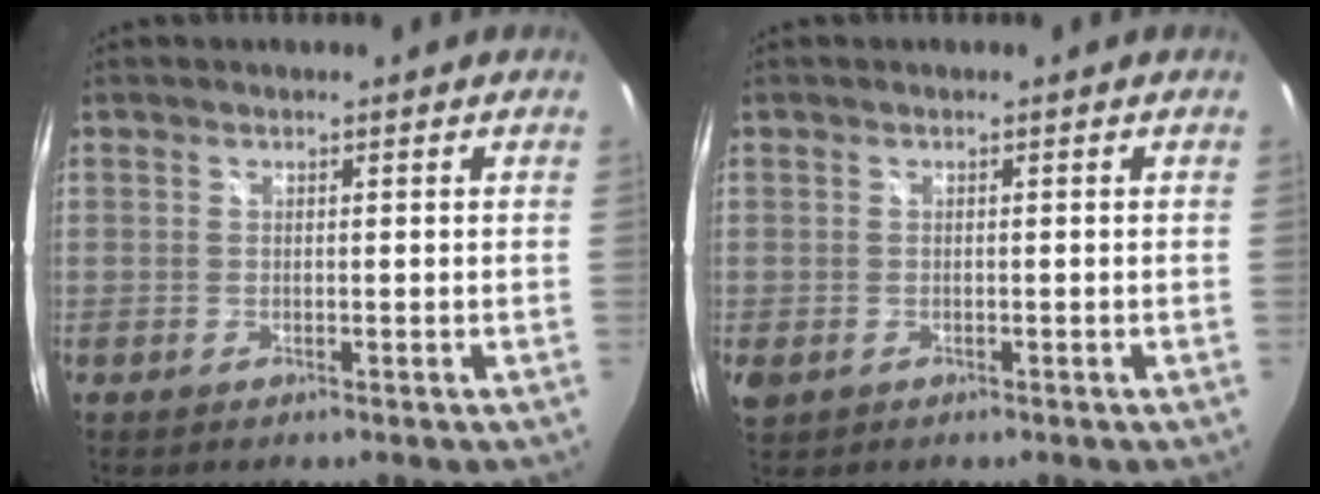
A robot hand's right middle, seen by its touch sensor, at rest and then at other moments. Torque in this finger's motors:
{"motor_torque": [1.07, -1.07, 0.23, 0.19]}